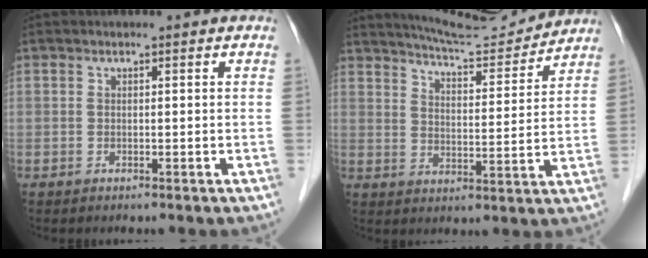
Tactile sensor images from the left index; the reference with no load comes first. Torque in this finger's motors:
{"motor_torque": [0.88, -1.12, 0.24, 0.04]}